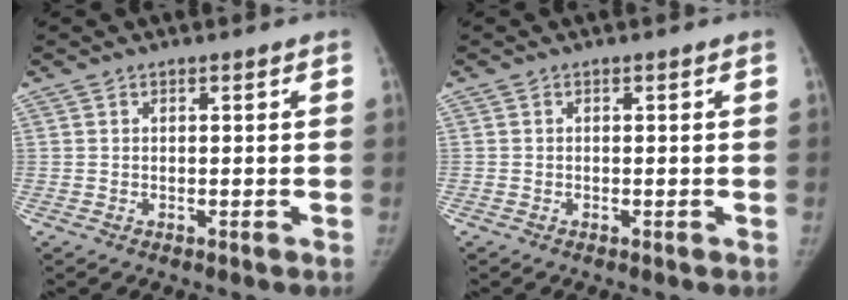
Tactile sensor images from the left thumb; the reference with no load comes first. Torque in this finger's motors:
{"motor_torque": [0.94, 1.81, 0.57, 0.26, 0.10]}